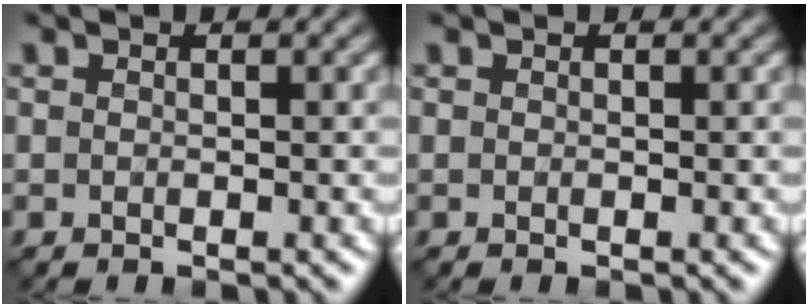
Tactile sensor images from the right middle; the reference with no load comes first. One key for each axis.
{"total": 0.0}